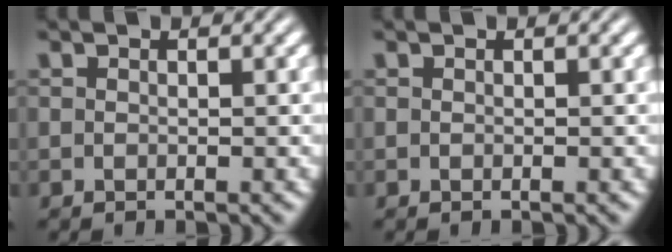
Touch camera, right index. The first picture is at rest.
{"total": 0.0}